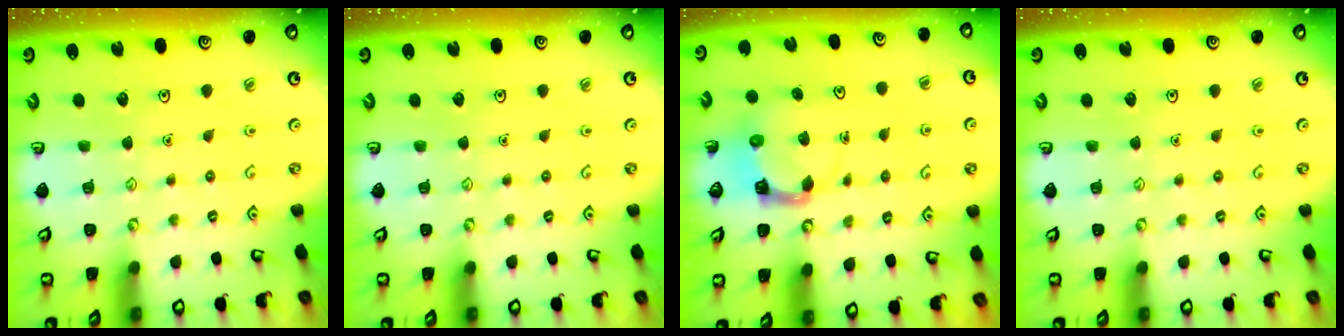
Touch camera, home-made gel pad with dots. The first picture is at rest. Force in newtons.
{"total": 0.0}
{"total": 3.7, "press": 3.7, "slide": 0.4}
{"total": 0.0}